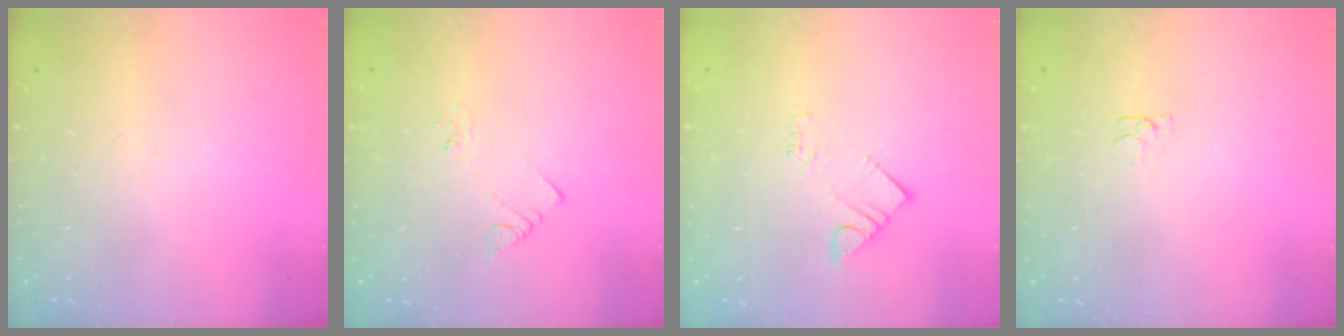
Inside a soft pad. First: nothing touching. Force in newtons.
{"total": 2.4, "press": 2.4, "slide": 0.4}
{"total": 3.1, "press": 3.0, "slide": 0.5}
{"total": 4.1, "press": 4.1, "slide": 0.6}